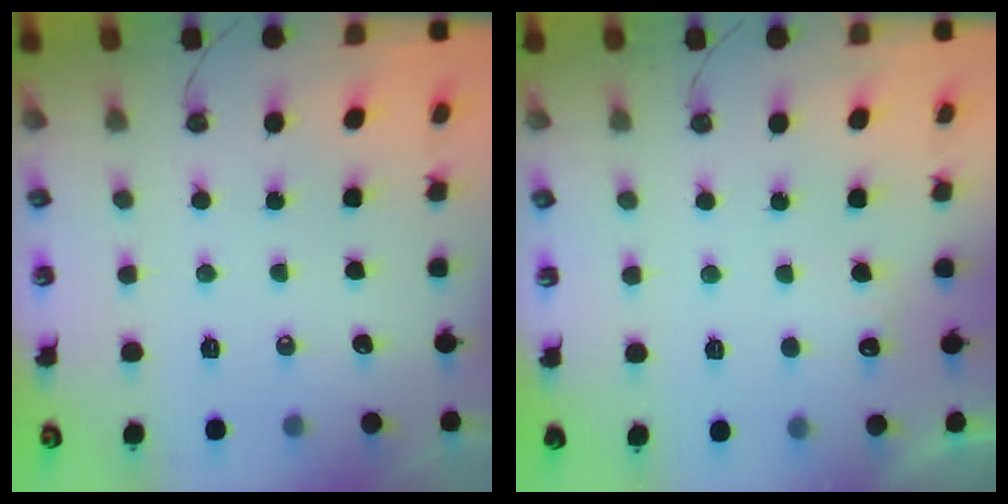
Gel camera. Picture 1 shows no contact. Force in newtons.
{"total": 5.9, "press": 5.8, "slide": 1.2}